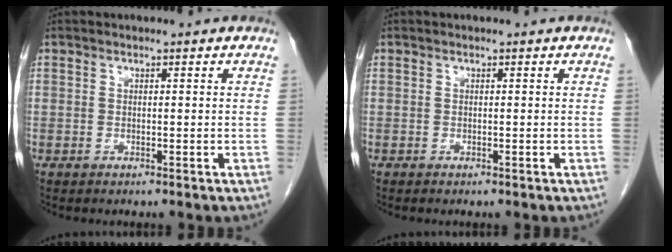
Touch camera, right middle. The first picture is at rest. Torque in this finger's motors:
{"motor_torque": [-0.04, -0.12, -0.02, 0.00]}